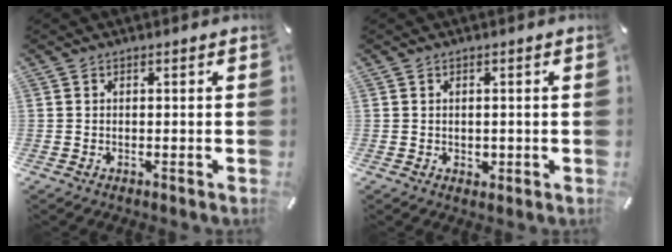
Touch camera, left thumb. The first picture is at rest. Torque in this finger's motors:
{"motor_torque": [0.23, 0.14, -0.05, -0.01, -0.02]}